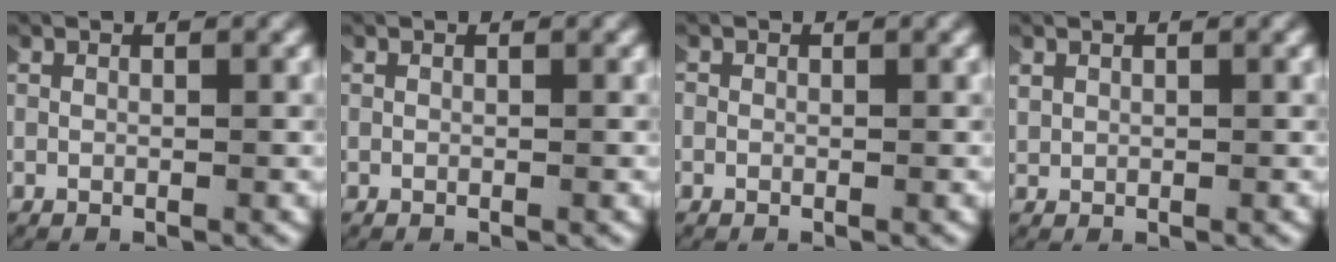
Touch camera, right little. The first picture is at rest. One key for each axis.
{"total": 0.0}
{"total": 0.9, "fx": -0.3, "fy": 0.8, "fz": 0.0, "tx": -0.005, "ty": 0.001, "tz": -0.010}
{"total": 1.0, "fx": 0.4, "fy": 0.8, "fz": 0.4, "tx": -0.017, "ty": 0.001, "tz": 0.011}